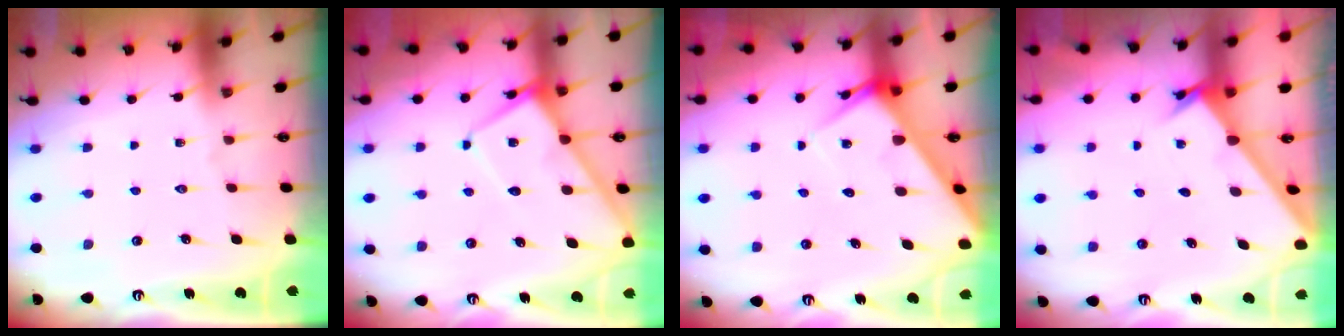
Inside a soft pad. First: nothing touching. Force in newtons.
{"total": 7.4, "press": 7.4, "slide": 0.8}
{"total": 6.1, "press": 6.1, "slide": 0.5}
{"total": 2.0, "press": 2.0, "slide": 0.1}